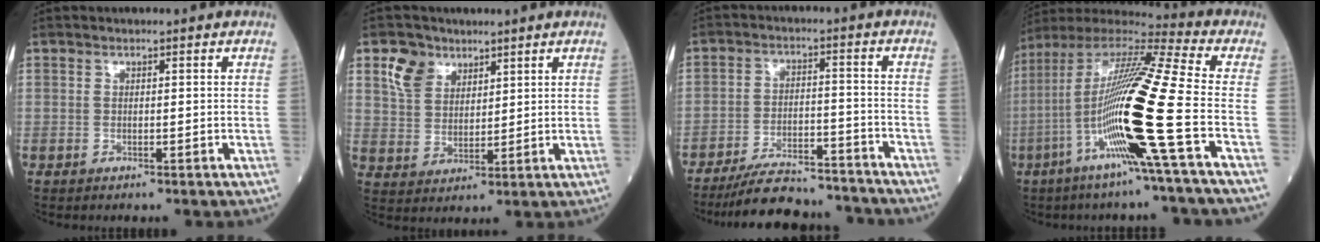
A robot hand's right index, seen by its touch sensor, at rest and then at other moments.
{"total": 6.2, "force": [3.9, 4.1, 2.4], "torque": [-0.054, 0.013, 0.083]}
{"total": 13.5, "force": [-12.7, 2.3, 4.2], "torque": [-0.068, 0.010, -0.196]}
{"total": 20.7, "force": [-5.7, -1.4, 19.8], "torque": [-0.404, -0.022, -0.126]}